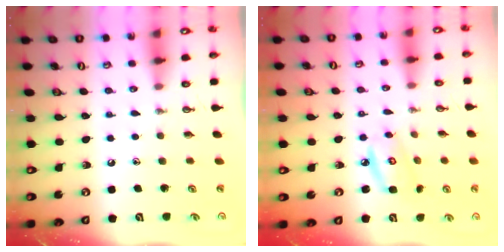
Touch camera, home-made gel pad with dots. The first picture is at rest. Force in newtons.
{"total": 6.0, "press": 6.0, "slide": 0.4}